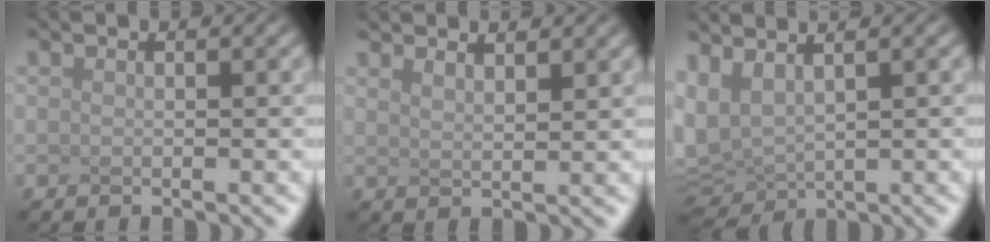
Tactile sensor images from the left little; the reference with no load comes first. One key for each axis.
{"total": 2.0, "fx": 1.8, "fy": 0.2, "fz": 0.8, "tx": -0.010, "ty": 0.013, "tz": 0.033}
{"total": 3.5, "fx": 1.3, "fy": 1.5, "fz": 2.9, "tx": -0.121, "ty": 0.001, "tz": 0.074}